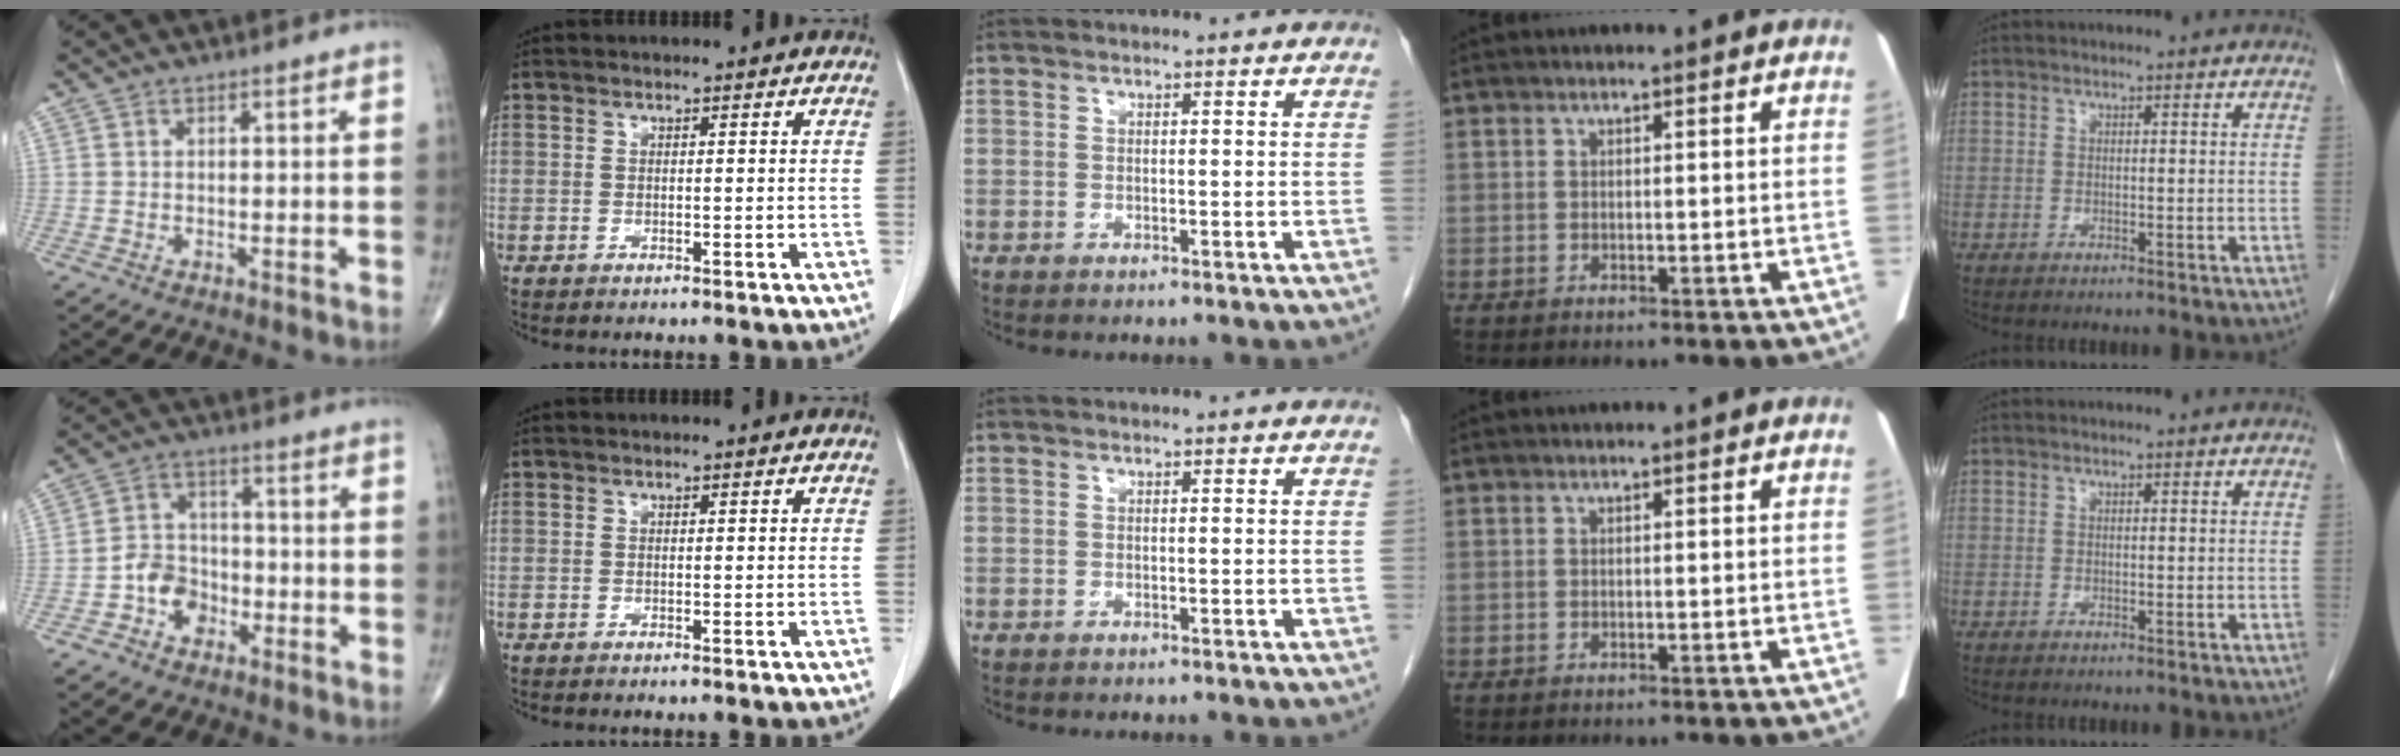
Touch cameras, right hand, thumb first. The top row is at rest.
{"thumb": {"total": 6.9, "force": [-2.6, 5.6, 3.2], "torque": [-0.026, 0.031, -0.054]}}